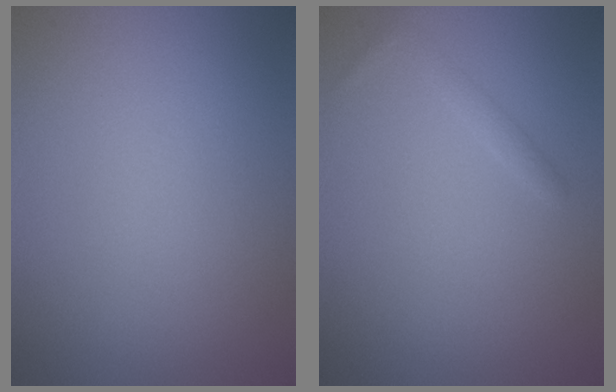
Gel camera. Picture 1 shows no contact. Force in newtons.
{"total": 0.9, "press": 0.9, "slide": 0.1}